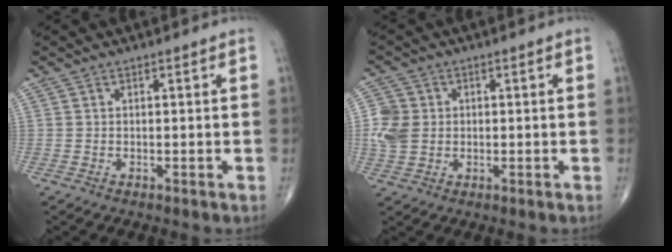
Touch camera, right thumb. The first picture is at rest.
{"total": 6.1, "force": [0.2, 5.1, 3.3], "torque": [-0.063, 0.003, 0.002]}